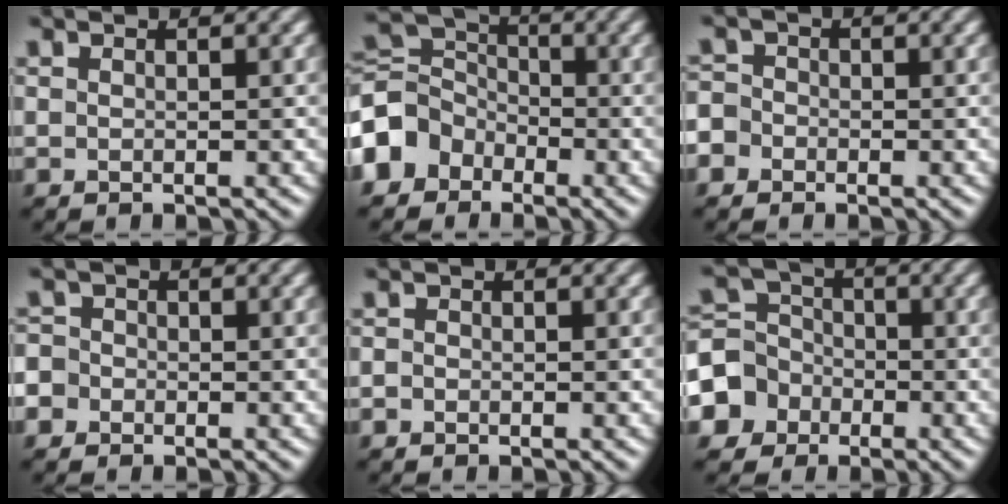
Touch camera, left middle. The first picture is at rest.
{"total": 5.2, "force": [-3.1, 4.1, 1.3], "torque": [-0.025, 0.014, -0.077]}
{"total": 2.7, "force": [-1.6, 2.1, 0.2], "torque": [0.009, 0.011, -0.043]}
{"total": 2.9, "force": [-1.5, 2.5, 0.3], "torque": [0.008, 0.013, -0.047]}
{"total": 0.8, "force": [-0.8, 0.2, -0.2], "torque": [0.005, -0.003, -0.011]}
{"total": 6.2, "force": [-3.0, 5.4, 1.0], "torque": [-0.013, 0.007, -0.078]}